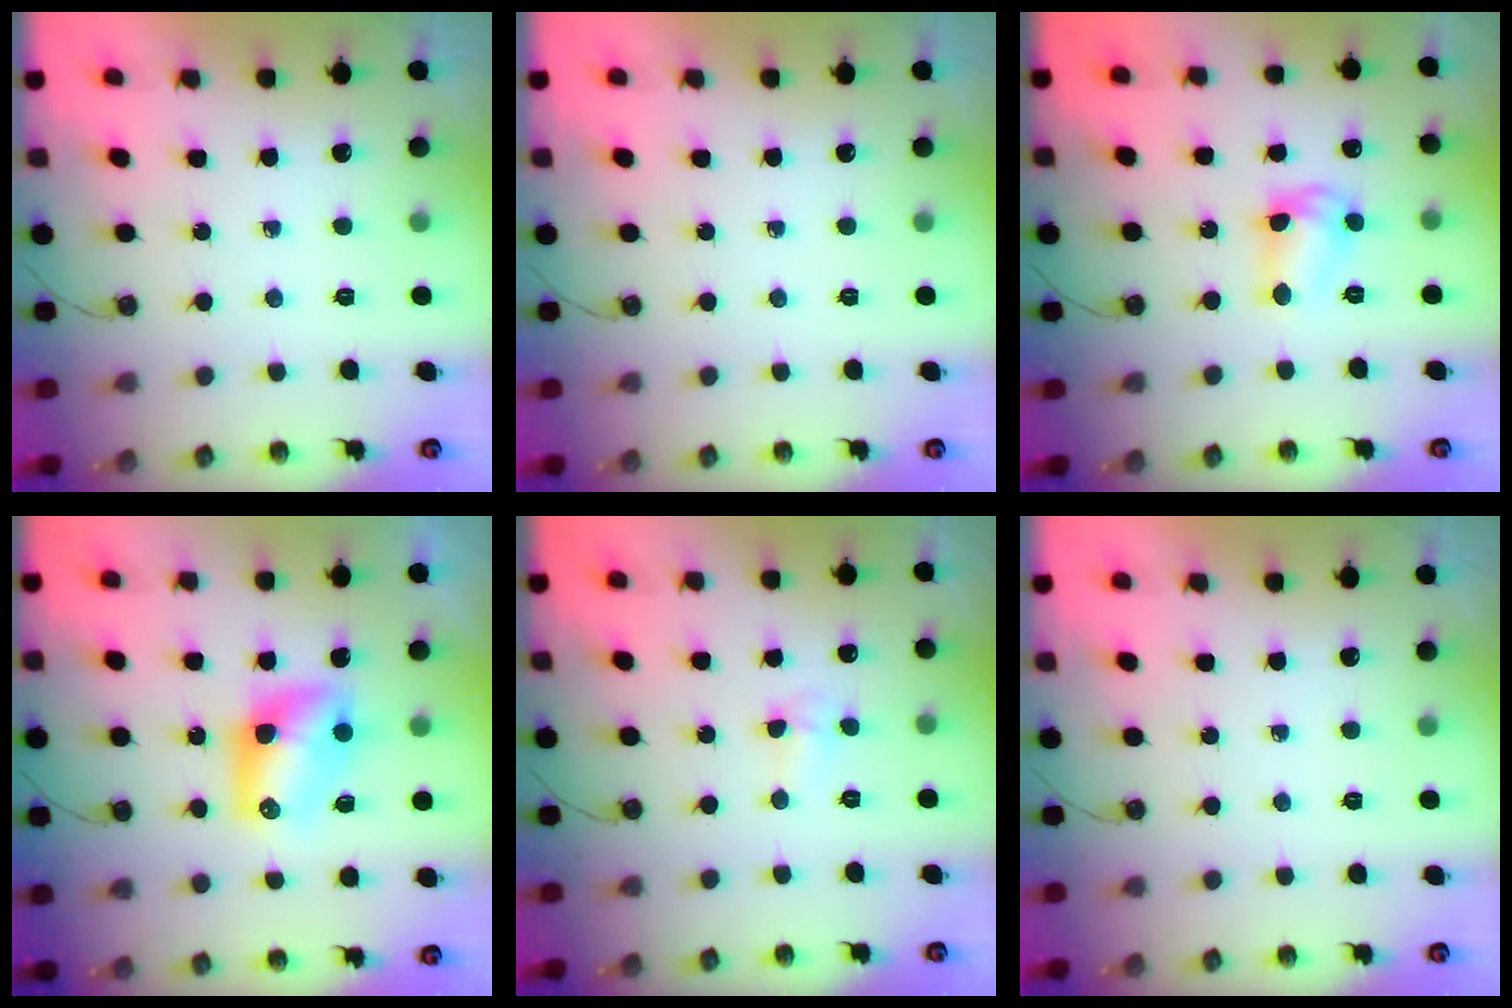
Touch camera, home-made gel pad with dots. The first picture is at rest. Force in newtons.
{"total": 0.0}
{"total": 9.2, "press": 9.1, "slide": 0.8}
{"total": 9.4, "press": 9.4, "slide": 0.5}
{"total": 3.0, "press": 2.8, "slide": 1.1}
{"total": 0.0}